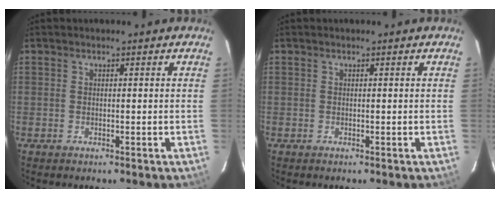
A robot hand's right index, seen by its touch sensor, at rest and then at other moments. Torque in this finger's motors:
{"motor_torque": [0.00, 0.00, 0.00, 0.01]}